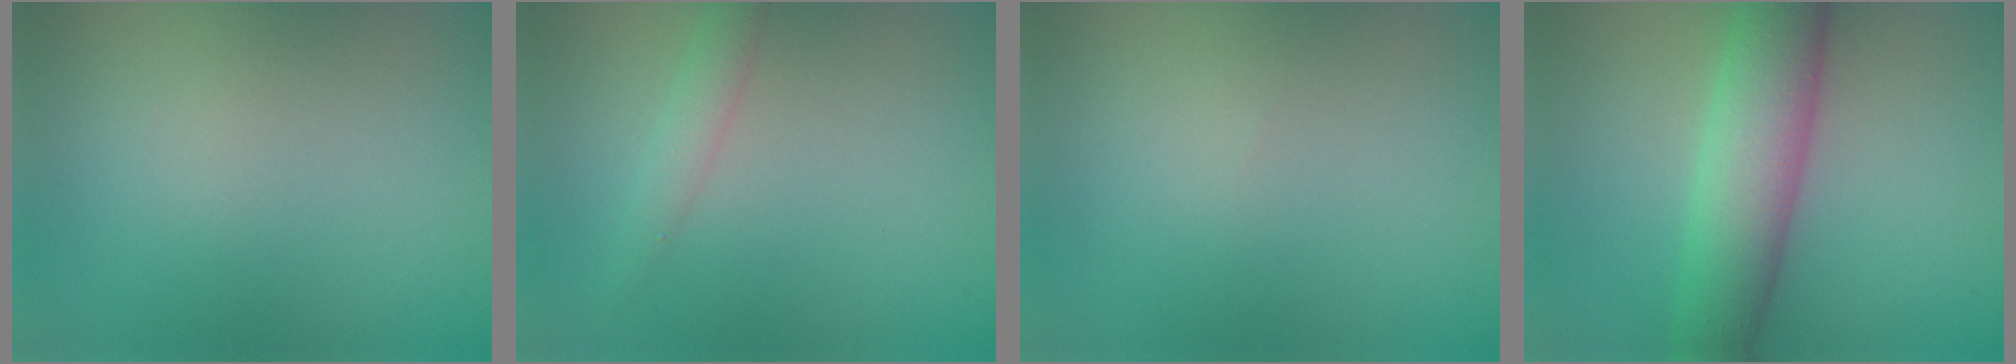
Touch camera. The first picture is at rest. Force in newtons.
{"total": 1.7, "press": 1.7, "slide": 0.1}
{"total": 0.0}
{"total": 6.8, "press": 6.8, "slide": 0.3}